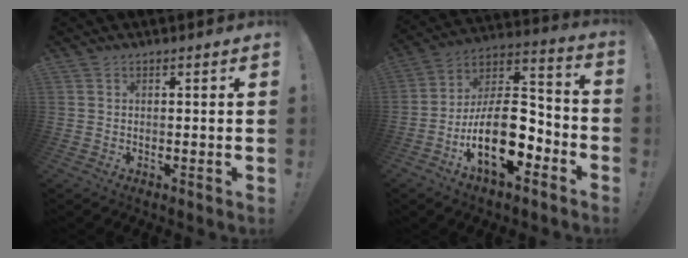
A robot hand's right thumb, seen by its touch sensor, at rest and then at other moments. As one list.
[{"total": 20.8, "force": [-7.6, 10.5, 16.2], "torque": [-0.304, 0.039, -0.120]}]